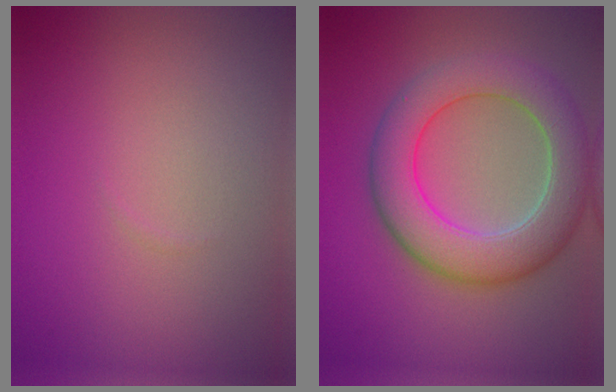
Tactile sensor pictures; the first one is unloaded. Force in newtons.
{"total": 7.6, "press": 7.6, "slide": 0.4}